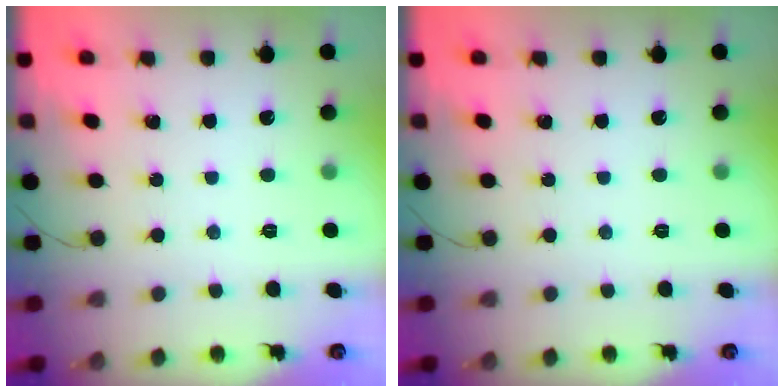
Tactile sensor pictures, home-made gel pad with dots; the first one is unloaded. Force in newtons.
{"total": 0.0}